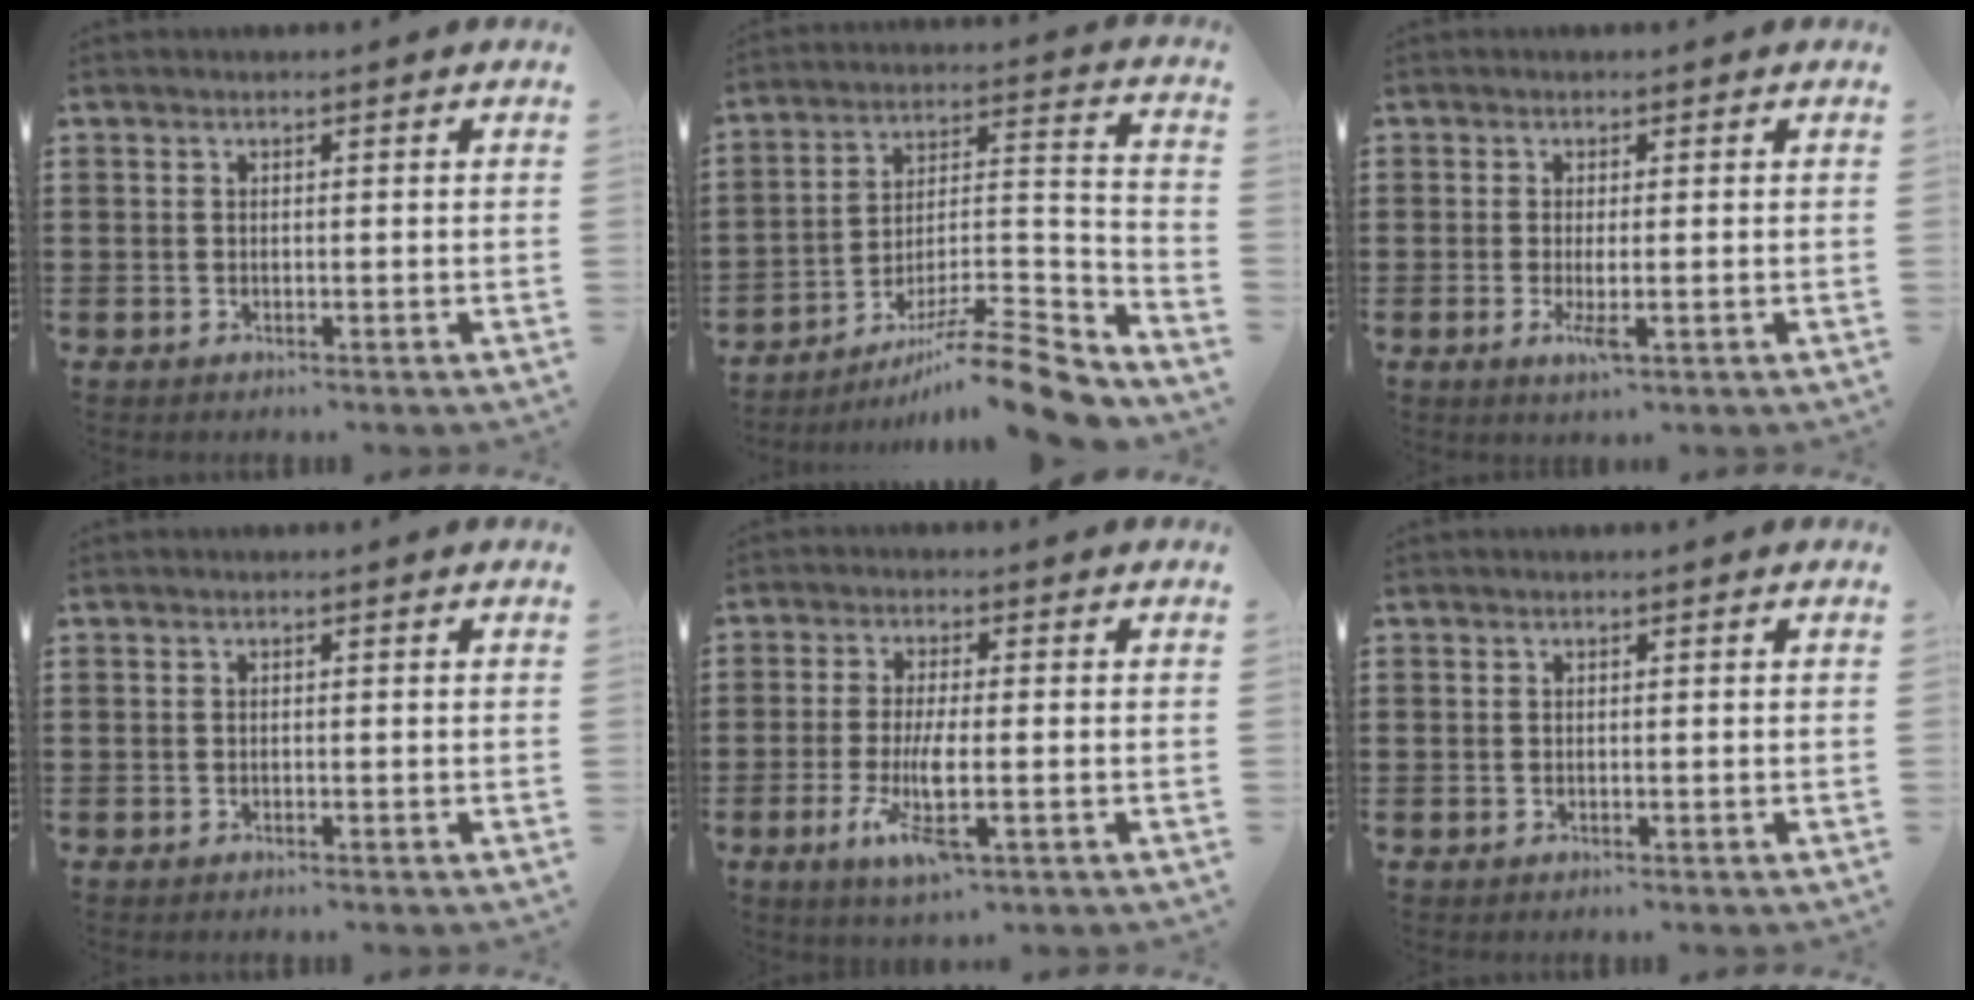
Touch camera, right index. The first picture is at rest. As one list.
[{"total": 11.6, "force": [-9.7, 1.0, 6.2], "torque": [-0.078, 0.028, -0.184]}, {"total": 2.8, "force": [-0.9, 0.4, 2.6], "torque": [-0.058, -0.012, -0.019]}, {"total": 0.0}, {"total": 7.2, "force": [-2.4, 1.6, 6.6], "torque": [-0.141, -0.019, -0.045]}, {"total": 0.0}]